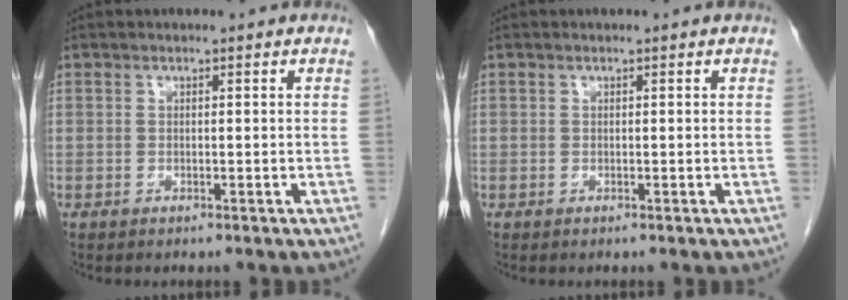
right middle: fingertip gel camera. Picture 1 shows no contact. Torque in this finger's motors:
{"motor_torque": [-0.03, -0.03, 0.00, 0.00]}